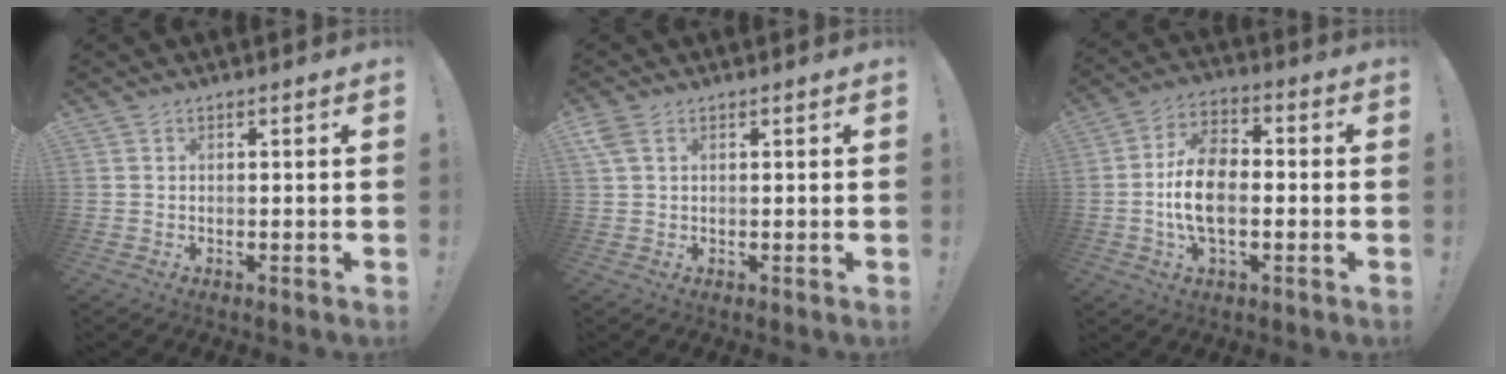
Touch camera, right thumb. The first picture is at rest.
{"total": 3.5, "force": [1.4, 2.1, 2.4], "torque": [-0.054, 0.007, 0.031]}
{"total": 12.7, "force": [-2.1, 7.6, 9.9], "torque": [-0.182, 0.005, -0.040]}